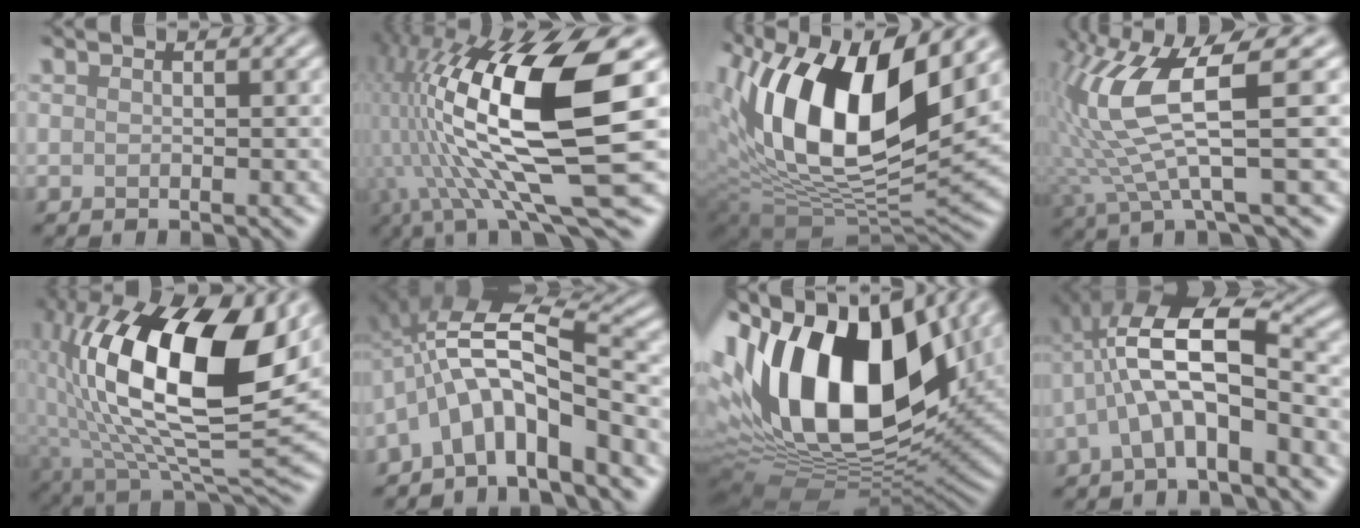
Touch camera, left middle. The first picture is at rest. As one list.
[{"total": 15.3, "force": [1.4, 5.2, 14.3], "torque": [-0.293, -0.001, 0.046]}, {"total": 14.7, "force": [5.4, 6.8, 11.8], "torque": [-0.216, 0.016, 0.098]}, {"total": 9.1, "force": [1.9, 2.3, 8.6], "torque": [-0.195, 0.002, 0.049]}, {"total": 17.2, "force": [3.5, 7.6, 15.1], "torque": [-0.284, 0.015, 0.061]}, {"total": 9.5, "force": [-3.4, 3.1, 8.4], "torque": [-0.149, 0.030, -0.063]}, {"total": 17.4, "force": [4.8, 10.1, 13.4], "torque": [-0.262, 0.015, 0.088]}, {"total": 7.9, "force": [-1.3, 2.7, 7.4], "torque": [-0.147, 0.033, -0.019]}]